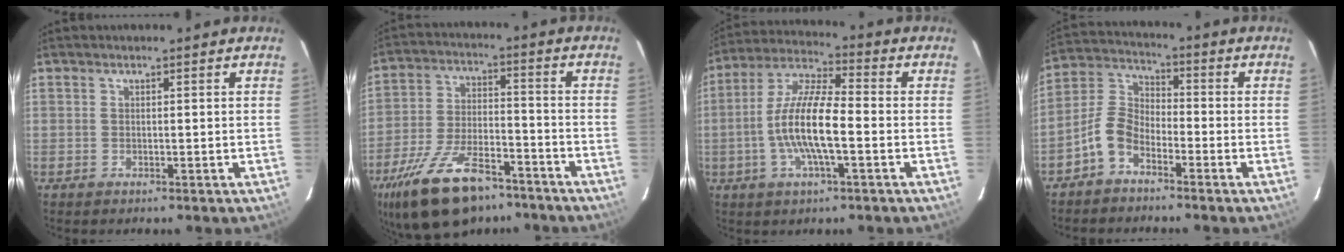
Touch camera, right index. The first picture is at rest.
{"total": 19.6, "force": [-13.8, 8.4, 11.1], "torque": [-0.227, -0.019, -0.229]}
{"total": 12.5, "force": [-2.7, 2.8, 11.9], "torque": [-0.241, 0.006, -0.058]}
{"total": 6.8, "force": [-4.5, 3.6, 3.7], "torque": [-0.086, 0.020, -0.097]}